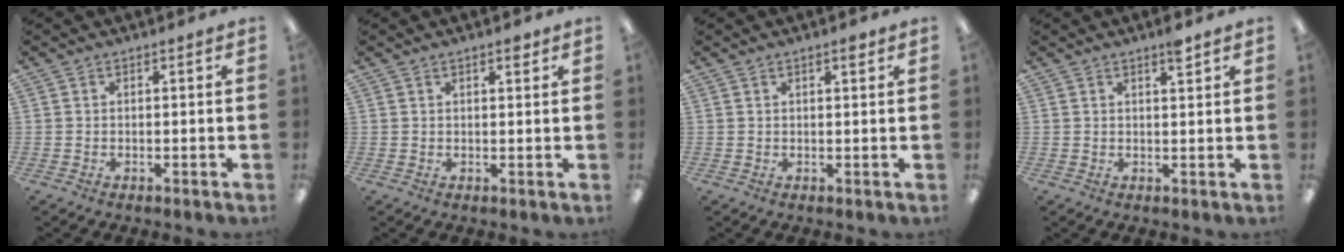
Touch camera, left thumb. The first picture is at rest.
{"total": 2.0, "force": [1.4, 0.7, 1.3], "torque": [-0.010, -0.005, 0.020]}
{"total": 1.8, "force": [1.3, 0.5, 1.2], "torque": [-0.017, -0.001, 0.019]}
{"total": 2.8, "force": [2.1, 0.4, 1.8], "torque": [-0.026, -0.005, 0.033]}